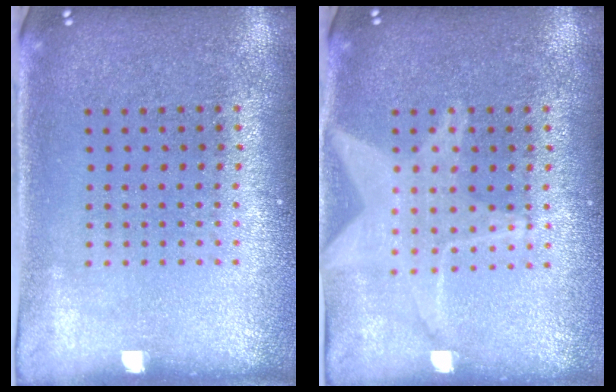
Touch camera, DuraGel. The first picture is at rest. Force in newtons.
{"total": 2.8, "press": 2.8, "slide": 0.3}